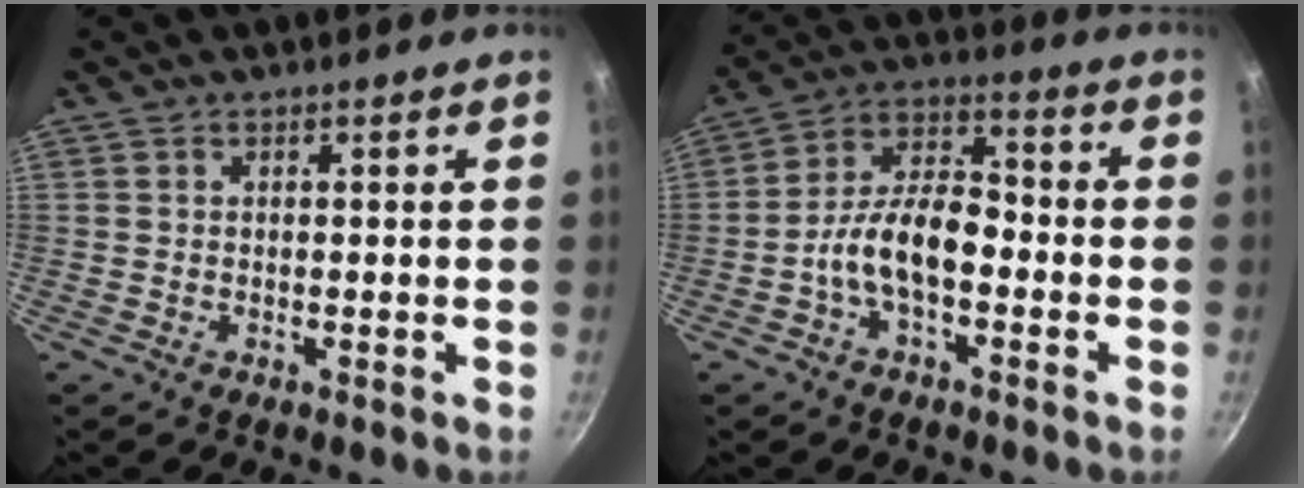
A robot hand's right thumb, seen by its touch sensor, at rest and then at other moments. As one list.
[{"total": 10.9, "force": [-3.4, 5.9, 8.6], "torque": [-0.133, 0.051, -0.072]}]